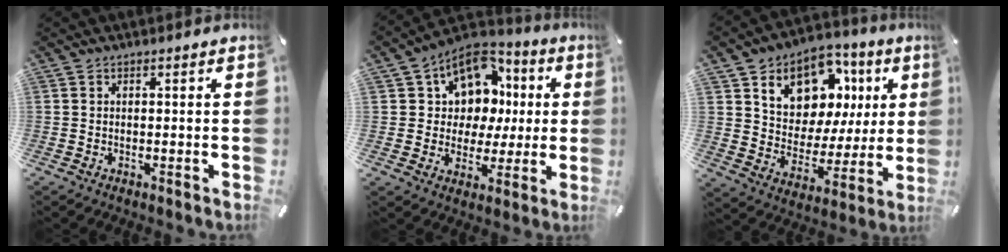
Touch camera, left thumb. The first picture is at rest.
{"total": 12.4, "force": [4.3, 10.8, 4.5], "torque": [-0.074, -0.023, 0.085]}
{"total": 12.3, "force": [6.5, 9.4, 4.5], "torque": [-0.080, -0.050, 0.120]}